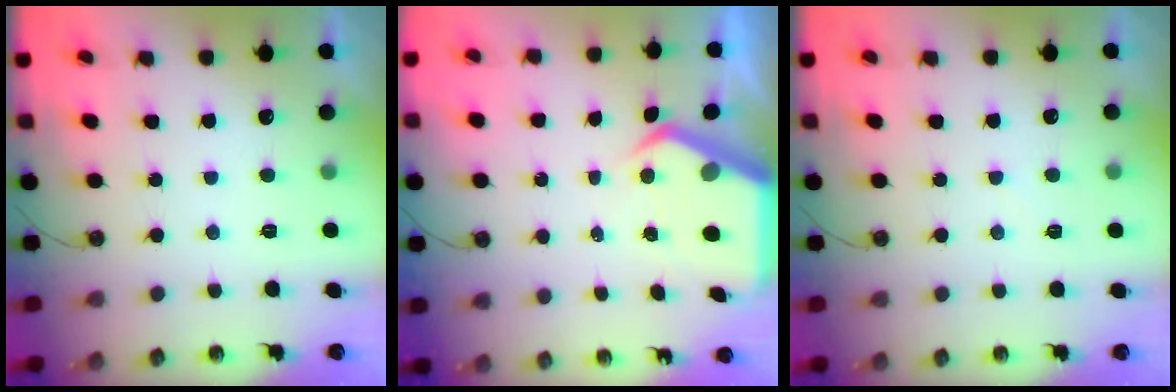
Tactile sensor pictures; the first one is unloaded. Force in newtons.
{"total": 6.0, "press": 6.0, "slide": 0.7}
{"total": 3.1, "press": 3.1, "slide": 0.4}